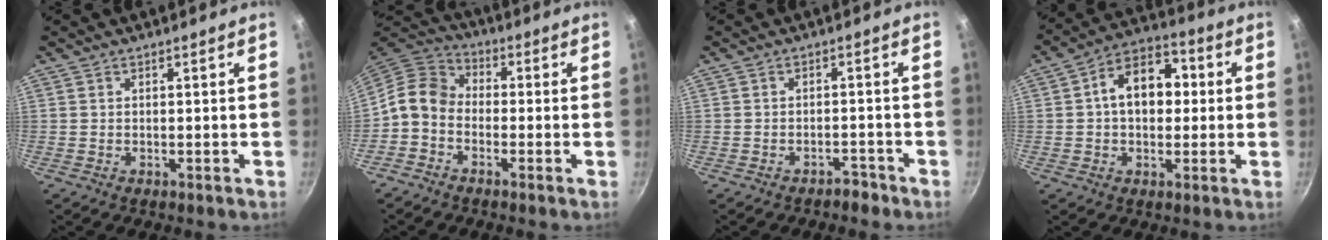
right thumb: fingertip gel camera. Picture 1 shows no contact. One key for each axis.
{"total": 8.4, "fx": -1.9, "fy": 6.5, "fz": 4.9, "tx": -0.086, "ty": 0.039, "tz": -0.056}
{"total": 1.9, "fx": -1.7, "fy": 0.7, "fz": 0.4, "tx": -0.004, "ty": 0.016, "tz": -0.025}
{"total": 12.1, "fx": 1.3, "fy": 8.1, "fz": 8.9, "tx": -0.113, "ty": 0.027, "tz": 0.010}